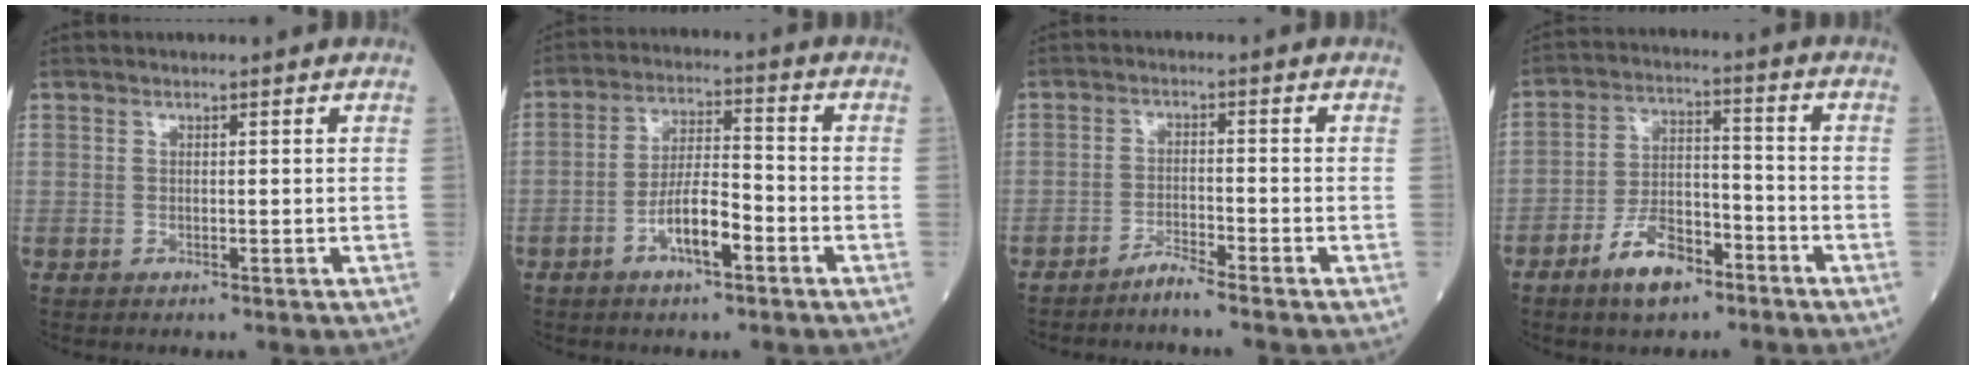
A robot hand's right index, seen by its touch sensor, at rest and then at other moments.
{"total": 7.1, "force": [-3.4, 1.7, 6.0], "torque": [-0.116, 0.008, -0.063]}
{"total": 2.8, "force": [-2.6, -0.7, 0.8], "torque": [-0.017, -0.008, -0.052]}
{"total": 8.9, "force": [-5.8, 3.6, 5.7], "torque": [-0.111, 0.008, -0.106]}